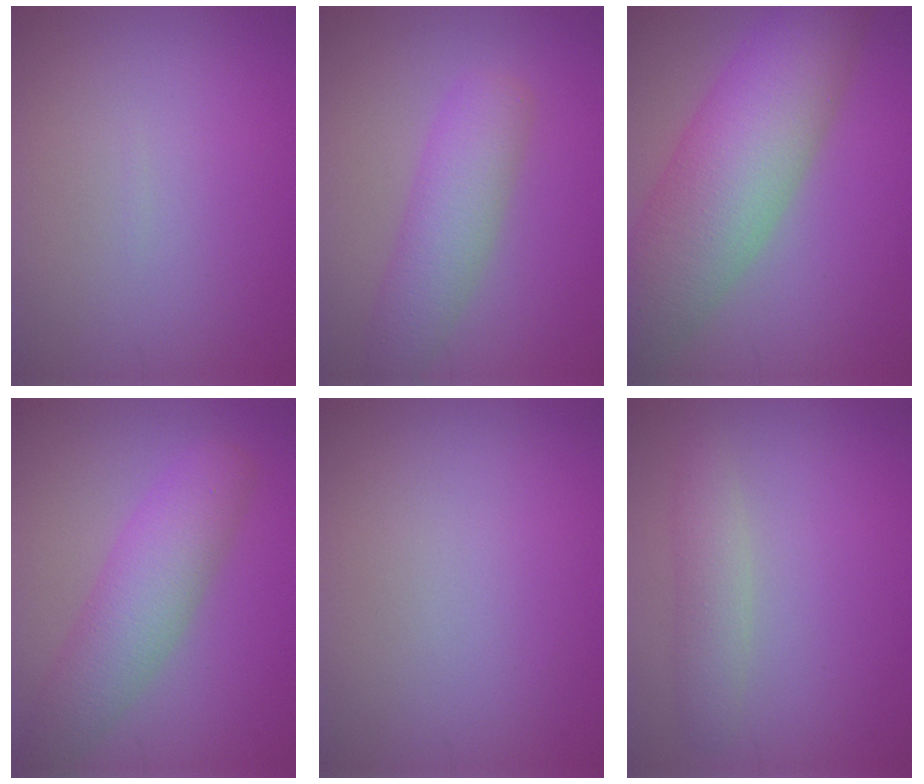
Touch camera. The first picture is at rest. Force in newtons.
{"total": 4.6, "press": 4.6, "slide": 0.2}
{"total": 10.9, "press": 10.9, "slide": 0.6}
{"total": 5.6, "press": 5.6, "slide": 0.3}
{"total": 0.0}
{"total": 2.5, "press": 2.5, "slide": 0.1}